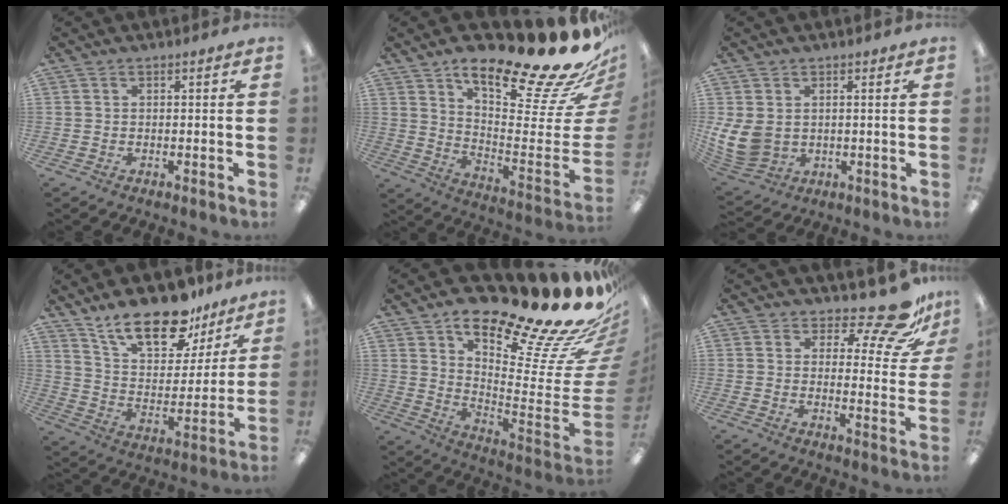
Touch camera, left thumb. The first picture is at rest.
{"total": 23.5, "force": [17.9, 4.7, 14.4], "torque": [-0.185, -0.149, 0.277]}
{"total": 9.9, "force": [1.2, 8.2, 5.4], "torque": [-0.123, -0.004, 0.025]}
{"total": 19.7, "force": [14.3, 8.5, 10.5], "torque": [-0.170, -0.082, 0.248]}
{"total": 26.3, "force": [20.9, 5.0, 15.1], "torque": [-0.177, -0.182, 0.337]}
{"total": 12.4, "force": [9.9, 3.4, 6.7], "torque": [-0.097, -0.074, 0.169]}